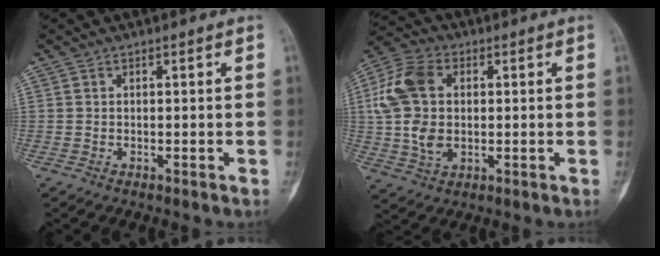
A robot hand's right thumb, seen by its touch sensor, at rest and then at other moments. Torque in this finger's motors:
{"motor_torque": [1.55, 1.56, 0.89, -0.92, 0.43]}